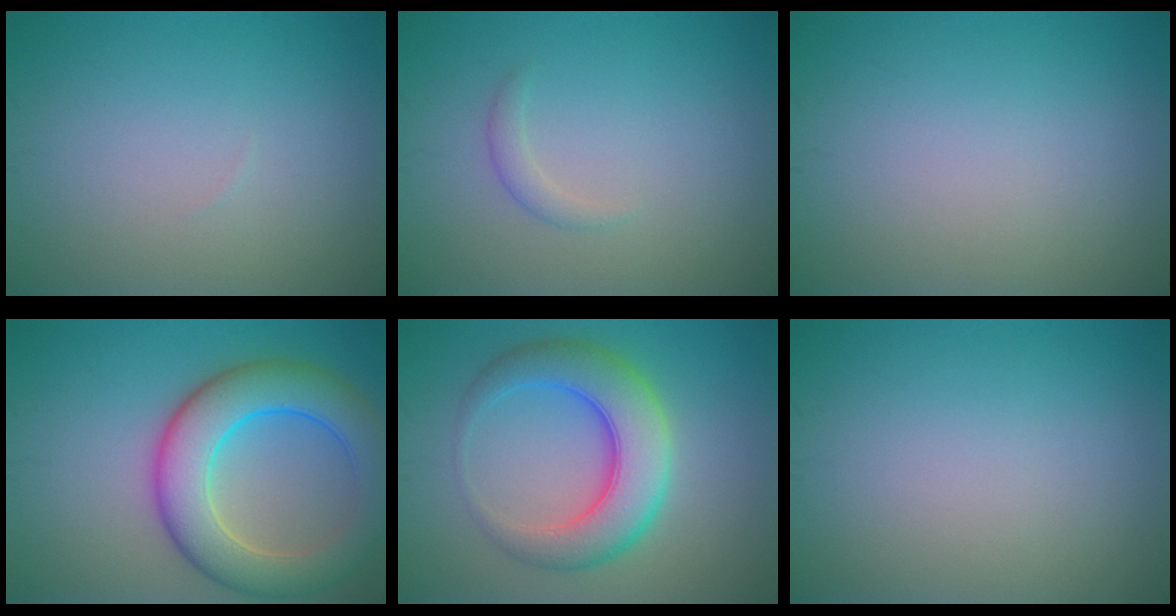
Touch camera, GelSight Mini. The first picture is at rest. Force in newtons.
{"total": 1.1, "press": 1.1, "slide": 0.0}
{"total": 0.0}
{"total": 8.5, "press": 8.5, "slide": 0.2}
{"total": 7.0, "press": 7.0, "slide": 0.1}
{"total": 0.0}